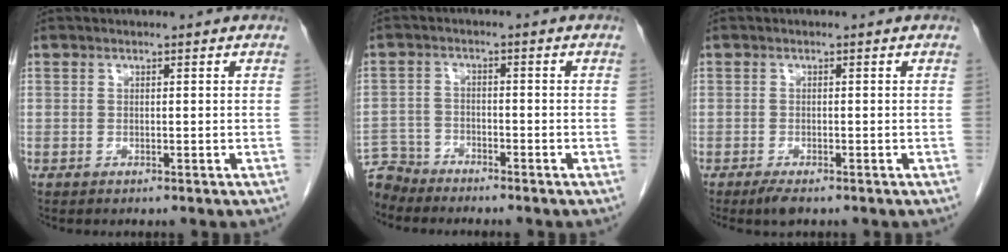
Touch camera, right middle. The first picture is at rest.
{"total": 5.1, "force": [-4.9, 1.2, -0.7], "torque": [0.019, -0.003, -0.096]}
{"total": 2.3, "force": [-1.7, 0.6, 1.5], "torque": [-0.032, -0.006, -0.027]}